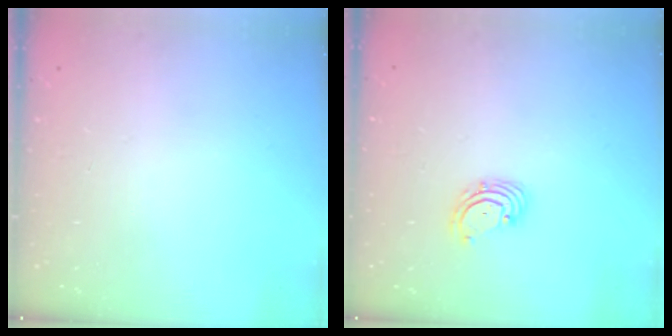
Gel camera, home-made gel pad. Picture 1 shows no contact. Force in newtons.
{"total": 2.7, "press": 2.7, "slide": 0.6}